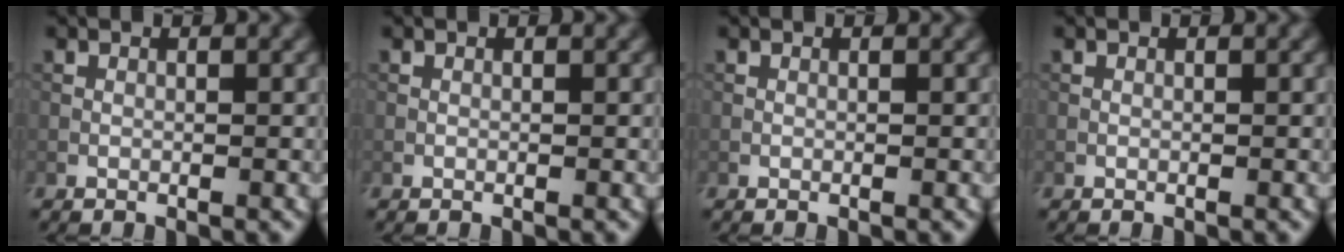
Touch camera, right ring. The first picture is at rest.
{"total": 0.0}
{"total": 0.0}
{"total": 0.0}